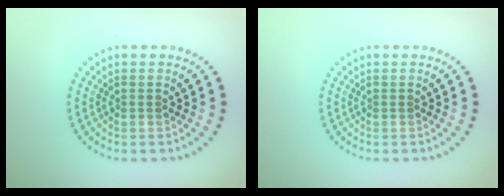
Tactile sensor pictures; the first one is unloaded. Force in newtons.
{"total": 0.0}